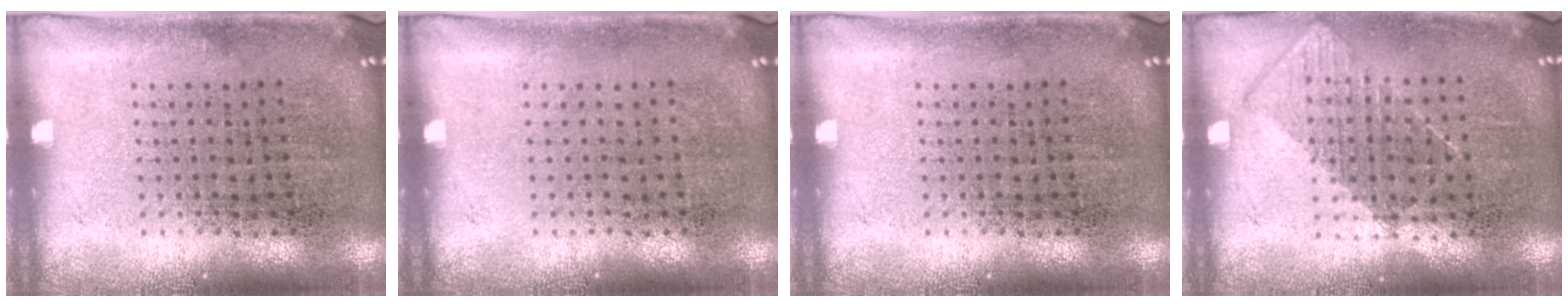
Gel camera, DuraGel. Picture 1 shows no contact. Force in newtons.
{"total": 0.0}
{"total": 0.0}
{"total": 0.8, "press": 0.7, "slide": 0.4}